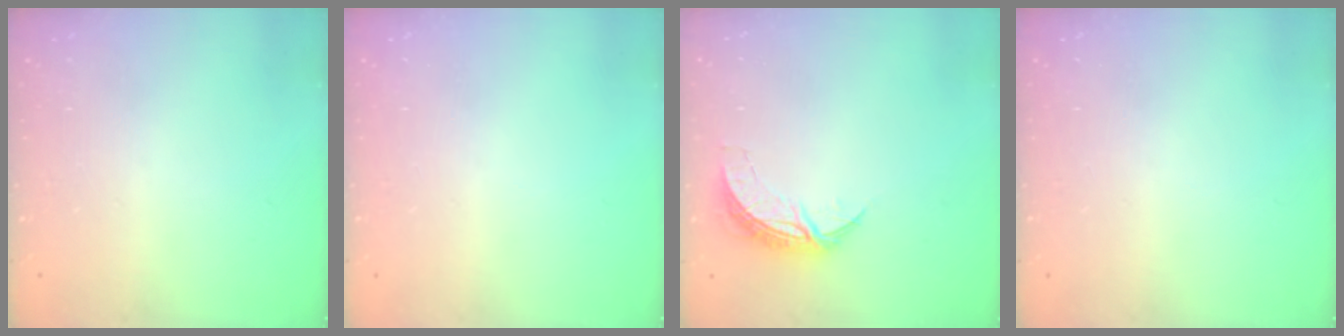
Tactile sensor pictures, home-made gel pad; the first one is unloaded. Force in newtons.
{"total": 0.0}
{"total": 7.4, "press": 7.4, "slide": 0.5}
{"total": 0.0}